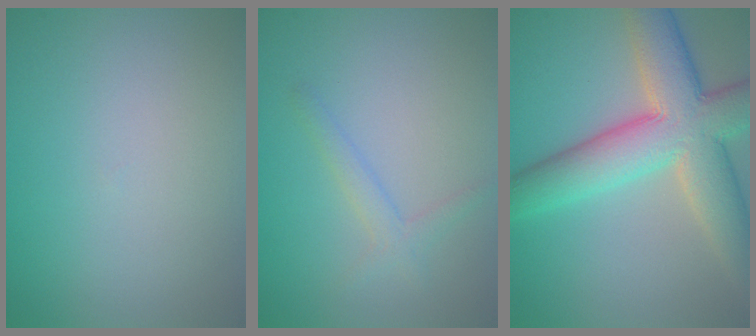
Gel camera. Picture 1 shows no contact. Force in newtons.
{"total": 1.6, "press": 1.6, "slide": 0.1}
{"total": 10.0, "press": 9.9, "slide": 0.8}